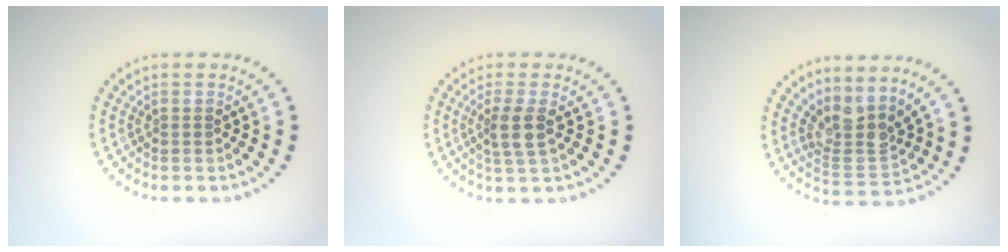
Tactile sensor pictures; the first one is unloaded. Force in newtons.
{"total": 2.3, "press": 2.1, "slide": 1.1}
{"total": 3.8, "press": 2.8, "slide": 2.6}